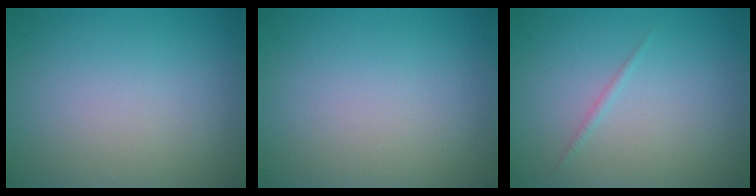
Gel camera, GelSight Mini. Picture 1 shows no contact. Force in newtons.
{"total": 0.0}
{"total": 0.5, "press": 0.5, "slide": 0.0}